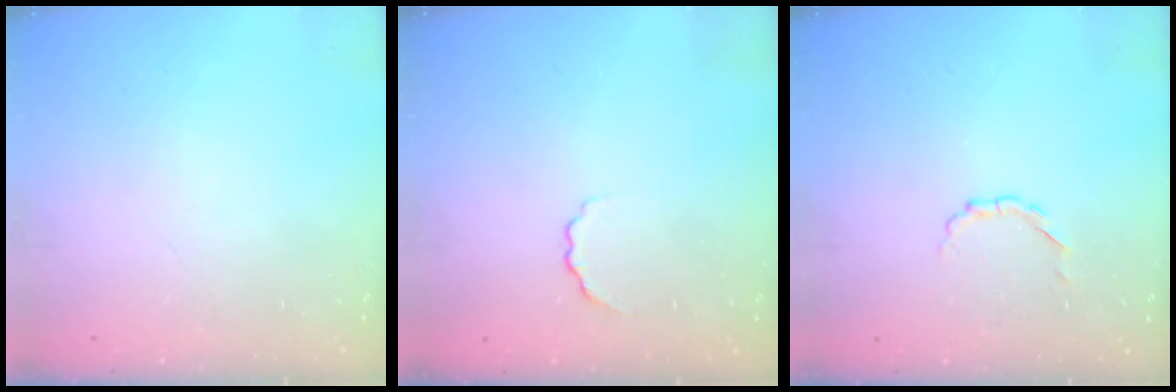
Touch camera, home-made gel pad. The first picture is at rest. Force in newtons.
{"total": 2.5, "press": 2.4, "slide": 0.6}
{"total": 2.9, "press": 2.7, "slide": 1.1}